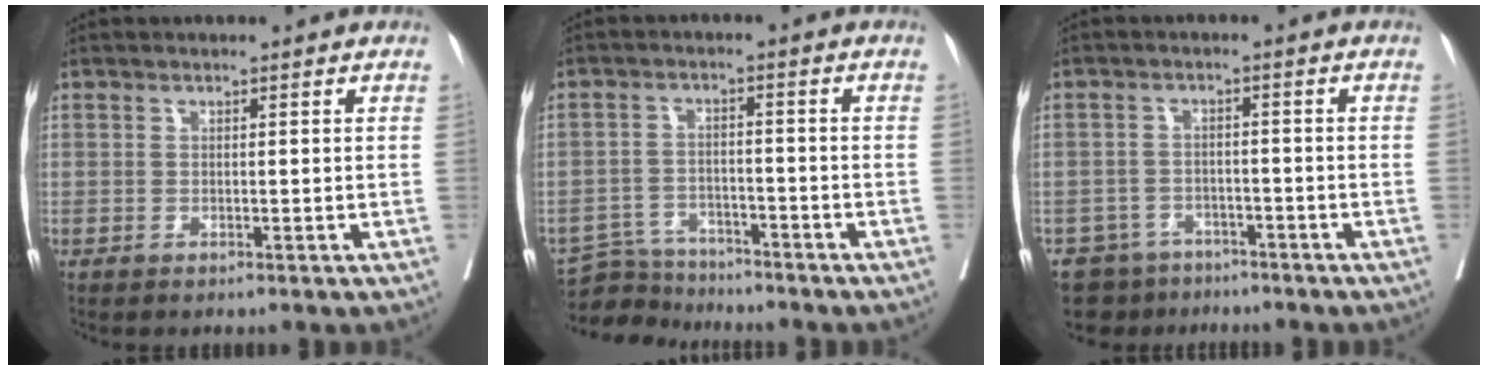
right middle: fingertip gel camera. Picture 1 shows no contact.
{"total": 6.0, "force": [-5.8, 1.4, -0.5], "torque": [0.004, 0.001, -0.102]}
{"total": 5.8, "force": [-4.2, 3.9, 0.2], "torque": [0.002, 0.011, -0.062]}